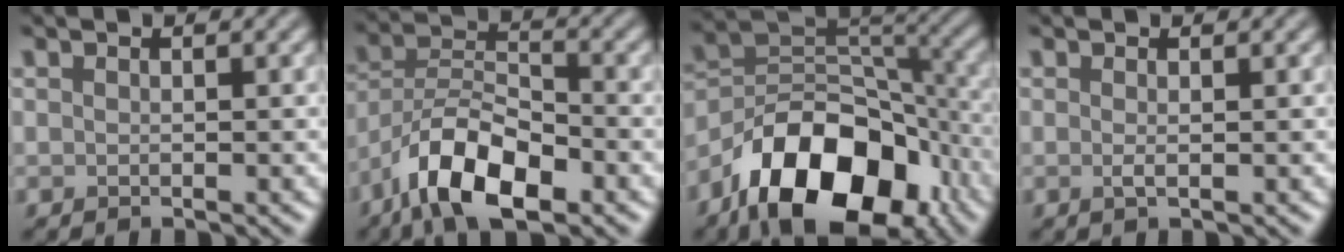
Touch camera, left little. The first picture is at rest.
{"total": 8.6, "force": [-5.0, 3.5, 5.9], "torque": [-0.097, 0.009, -0.098]}
{"total": 13.5, "force": [-8.0, 7.5, 7.9], "torque": [-0.122, 0.005, -0.147]}
{"total": 0.8, "force": [0.0, 0.2, 0.8], "torque": [-0.016, -0.001, -0.001]}